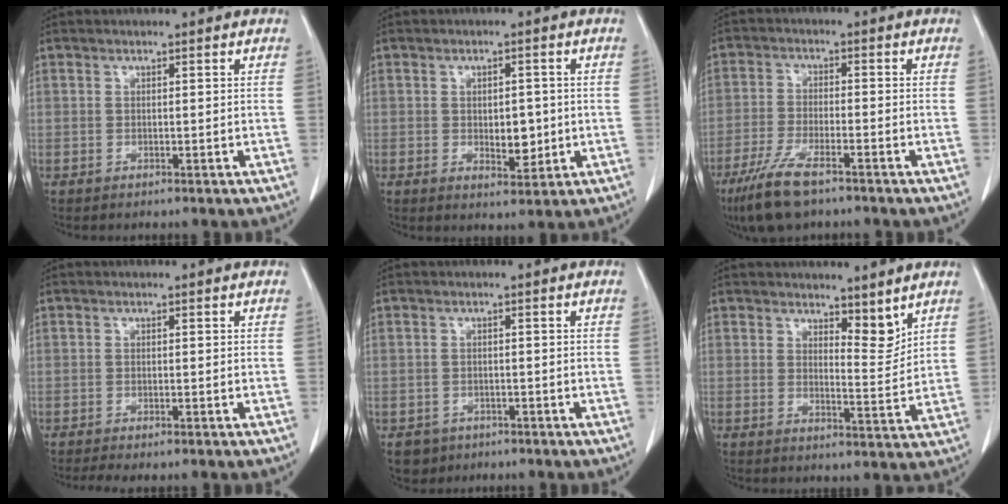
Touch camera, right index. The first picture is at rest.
{"total": 4.4, "force": [-0.4, 2.2, 3.8], "torque": [-0.051, -0.004, 0.001]}
{"total": 8.2, "force": [-5.8, 1.5, 5.6], "torque": [-0.119, -0.019, -0.108]}
{"total": 2.1, "force": [-1.7, 0.1, 1.3], "torque": [-0.023, -0.006, -0.029]}
{"total": 3.1, "force": [-2.0, 2.4, 0.2], "torque": [-0.005, 0.006, -0.030]}
{"total": 4.1, "force": [3.4, 1.1, 2.1], "torque": [-0.027, -0.015, 0.055]}